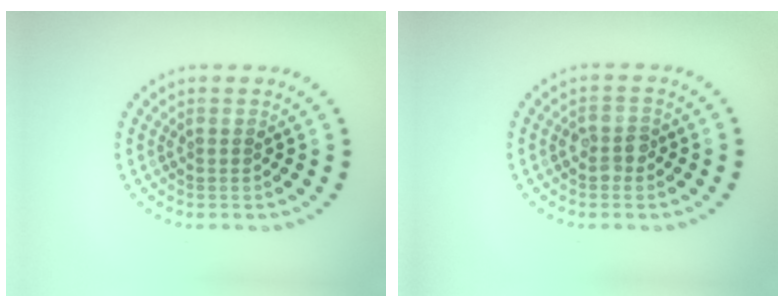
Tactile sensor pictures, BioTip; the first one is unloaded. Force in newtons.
{"total": 1.7, "press": 1.7, "slide": 0.3}